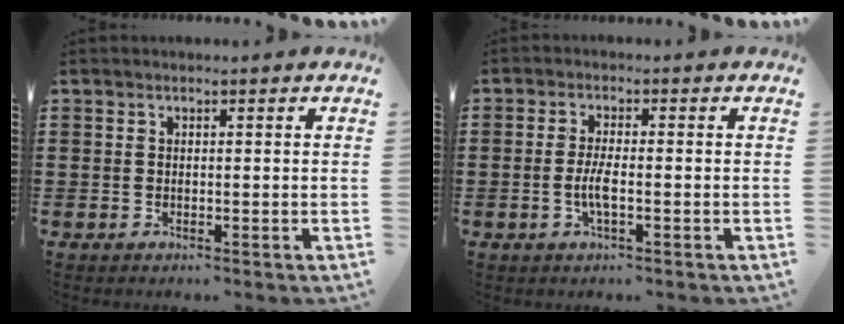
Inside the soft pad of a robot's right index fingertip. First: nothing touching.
{"total": 3.5, "force": [-0.9, 0.6, 3.3], "torque": [-0.073, -0.006, -0.021]}